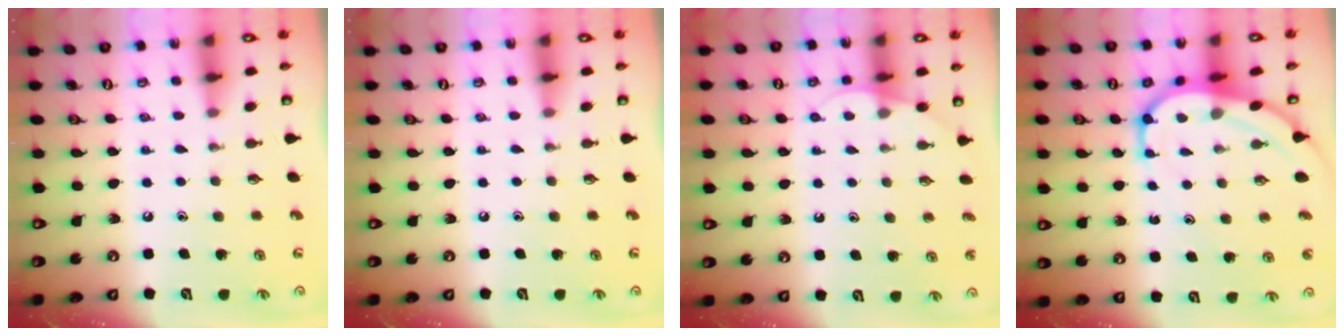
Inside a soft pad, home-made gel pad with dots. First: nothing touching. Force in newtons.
{"total": 0.0}
{"total": 4.5, "press": 4.5, "slide": 0.4}
{"total": 8.9, "press": 8.9, "slide": 0.3}